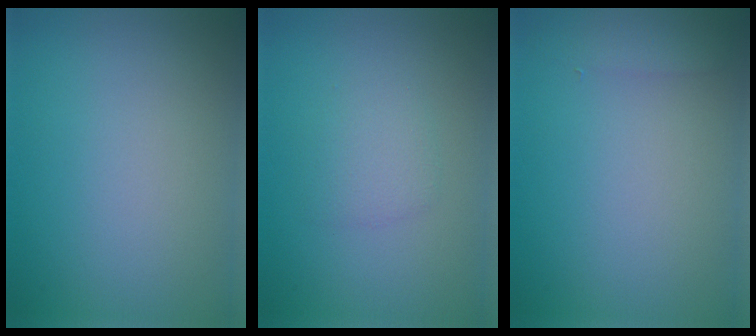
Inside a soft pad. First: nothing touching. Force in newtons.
{"total": 1.7, "press": 1.7, "slide": 0.0}
{"total": 1.3, "press": 1.3, "slide": 0.1}